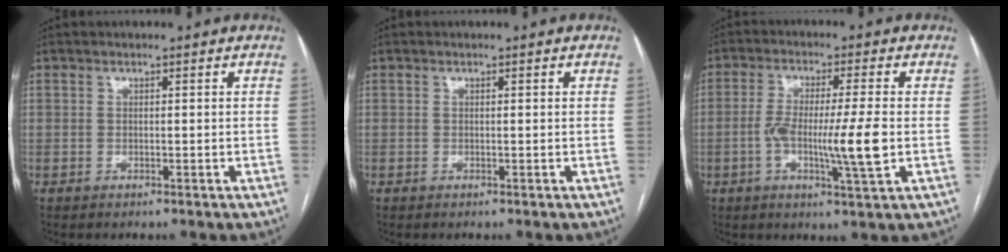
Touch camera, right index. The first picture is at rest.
{"total": 0.0}
{"total": 9.5, "force": [-1.5, 0.0, 9.4], "torque": [-0.171, -0.005, -0.027]}